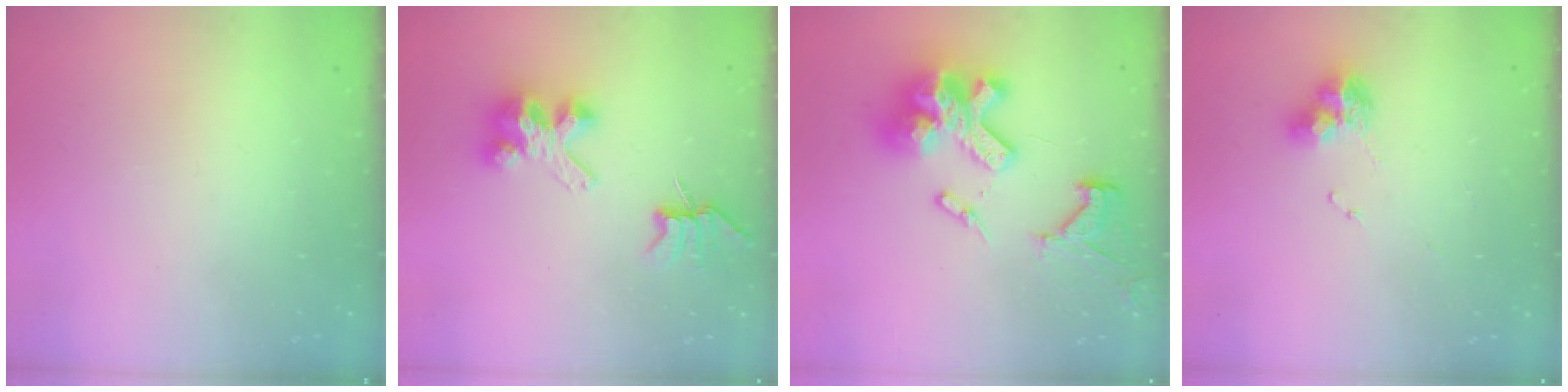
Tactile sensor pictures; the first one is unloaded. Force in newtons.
{"total": 6.6, "press": 6.6, "slide": 0.5}
{"total": 22.4, "press": 21.9, "slide": 4.9}
{"total": 8.7, "press": 8.6, "slide": 1.0}